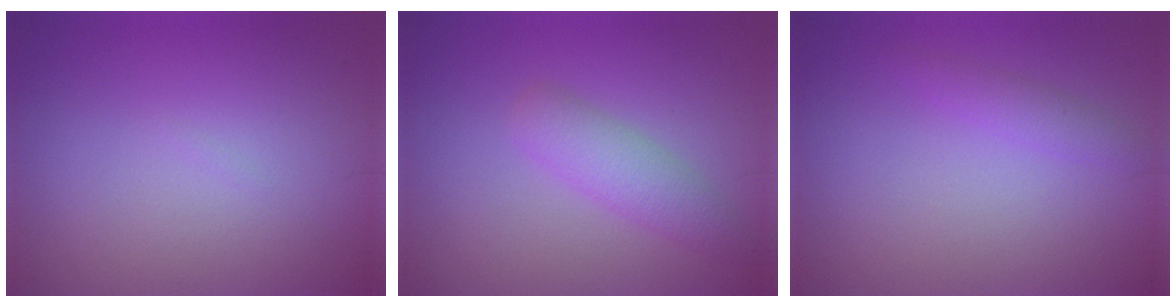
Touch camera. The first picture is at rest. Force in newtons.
{"total": 2.6, "press": 2.6, "slide": 0.1}
{"total": 1.3, "press": 1.3, "slide": 0.1}